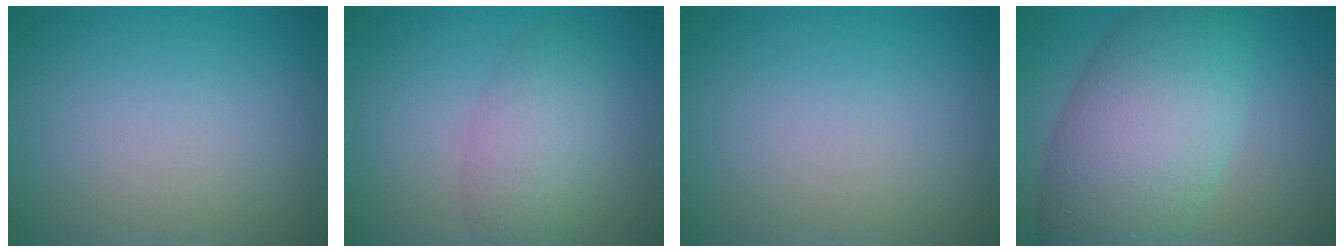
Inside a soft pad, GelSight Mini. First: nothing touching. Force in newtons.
{"total": 3.6, "press": 3.6, "slide": 0.0}
{"total": 0.0}
{"total": 10.6, "press": 10.6, "slide": 0.3}